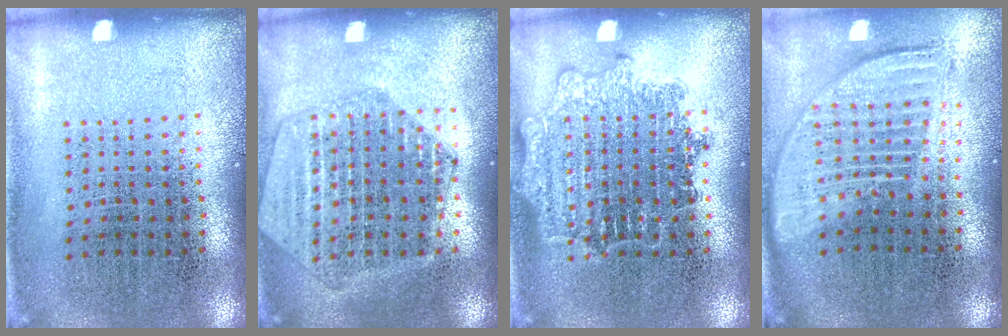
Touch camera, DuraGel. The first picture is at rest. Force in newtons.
{"total": 1.9, "press": 1.8, "slide": 0.6}
{"total": 1.4, "press": 1.4, "slide": 0.2}
{"total": 1.8, "press": 1.5, "slide": 1.0}